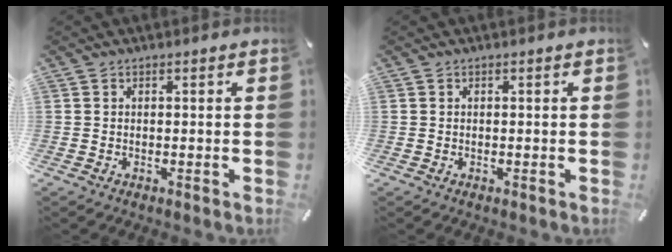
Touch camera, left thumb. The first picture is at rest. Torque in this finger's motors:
{"motor_torque": [0.00, 0.00, -0.03, 0.03, 0.00]}